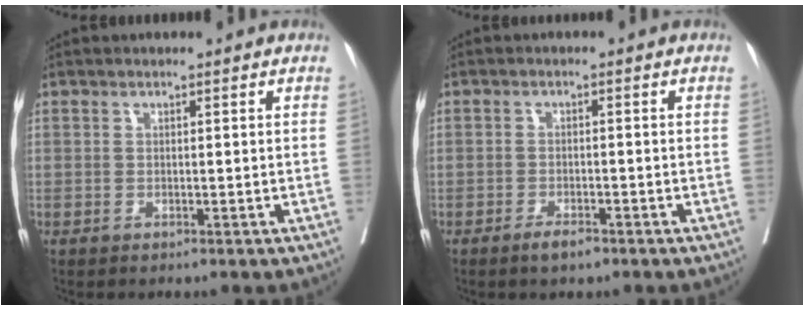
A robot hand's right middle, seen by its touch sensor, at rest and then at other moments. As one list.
[{"total": 2.3, "force": [-1.7, 0.6, 1.4], "torque": [-0.029, -0.001, -0.027]}]